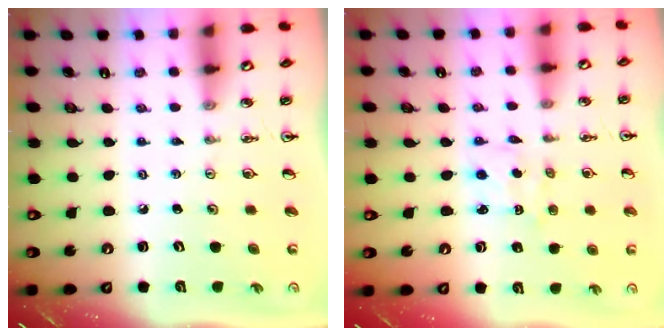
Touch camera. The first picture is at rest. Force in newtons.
{"total": 2.8, "press": 2.8, "slide": 0.4}